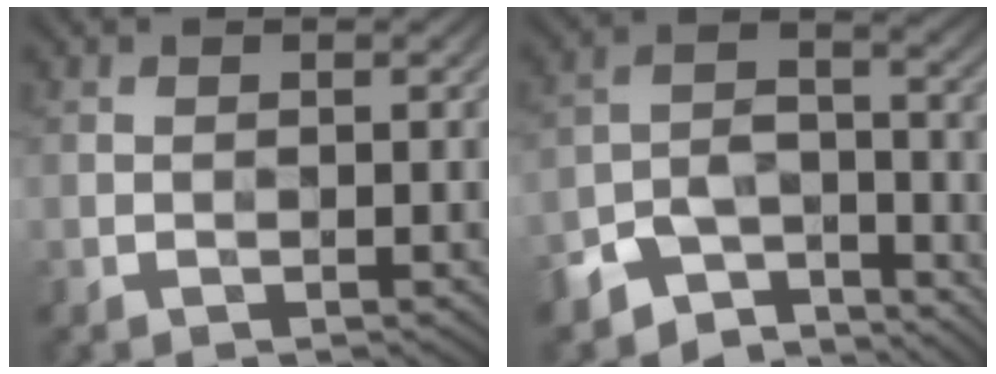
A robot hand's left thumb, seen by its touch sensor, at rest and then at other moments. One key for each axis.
{"total": 9.6, "fx": -7.6, "fy": 4.4, "fz": 4.0, "tx": -0.067, "ty": -0.007, "tz": -0.144}